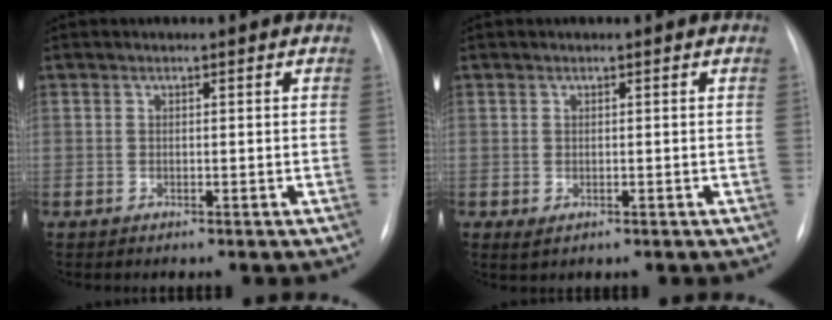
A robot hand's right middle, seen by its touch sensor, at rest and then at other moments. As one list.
[{"total": 0.9, "force": [-0.2, 0.6, 0.6], "torque": [-0.011, -0.003, 0.003]}]